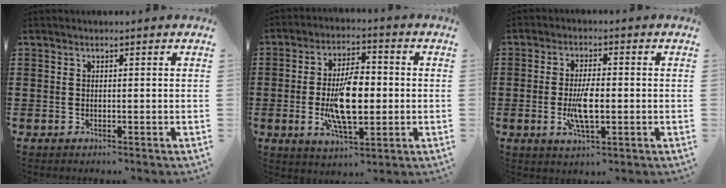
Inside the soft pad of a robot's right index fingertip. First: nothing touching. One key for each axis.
{"total": 10.9, "fx": -1.3, "fy": 4.8, "fz": 9.8, "tx": -0.198, "ty": -0.008, "tz": -0.028}
{"total": 6.3, "fx": -1.0, "fy": 2.2, "fz": 5.8, "tx": -0.127, "ty": -0.005, "tz": -0.024}